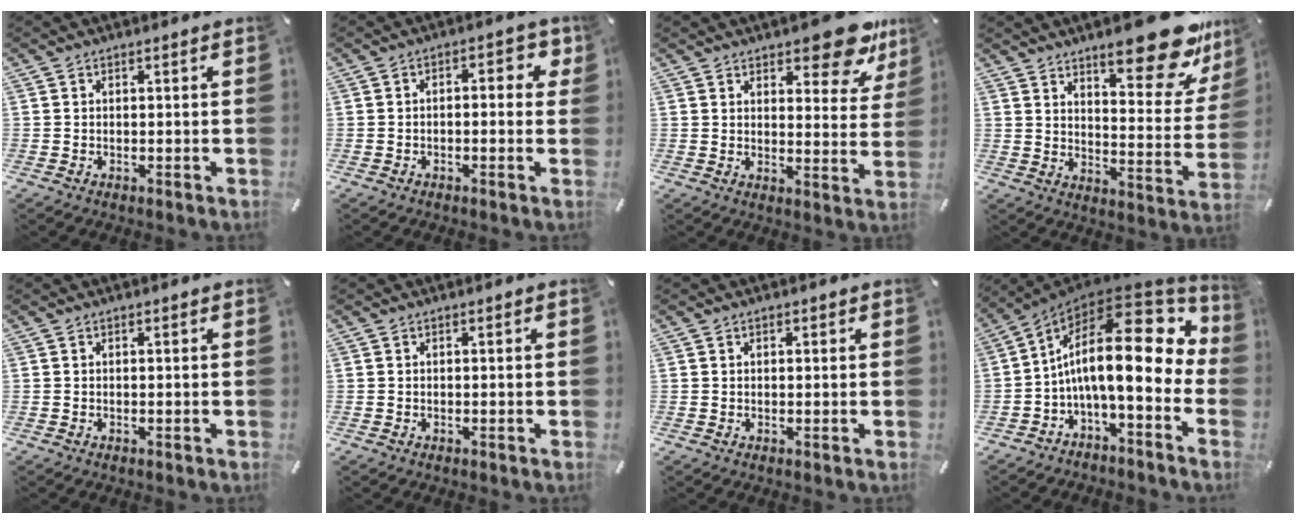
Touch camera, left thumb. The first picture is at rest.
{"total": 4.6, "force": [-0.5, 2.3, 4.0], "torque": [-0.051, 0.007, -0.018]}
{"total": 12.9, "force": [9.8, 5.1, 6.8], "torque": [-0.073, -0.071, 0.168]}
{"total": 21.4, "force": [14.9, 7.2, 13.6], "torque": [-0.177, -0.114, 0.244]}
{"total": 0.0}
{"total": 0.0}
{"total": 0.6, "force": [0.2, 0.5, 0.3], "torque": [-0.005, 0.003, 0.004]}
{"total": 22.0, "force": [3.7, 8.1, 20.1], "torque": [-0.339, -0.050, 0.060]}